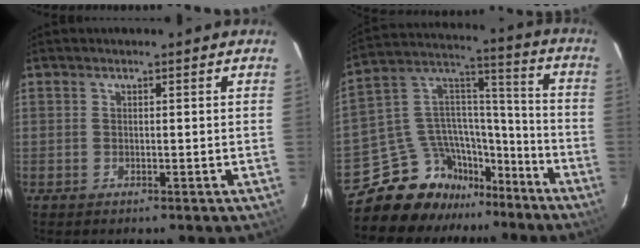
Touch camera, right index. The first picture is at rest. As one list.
[{"total": 15.8, "force": [-13.0, 8.3, 3.5], "torque": [-0.085, 0.071, -0.214]}]